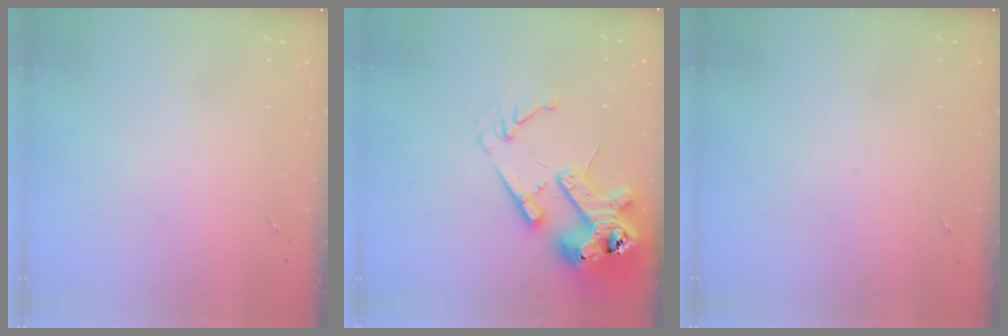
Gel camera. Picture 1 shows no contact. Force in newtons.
{"total": 18.0, "press": 17.9, "slide": 2.6}
{"total": 0.0}